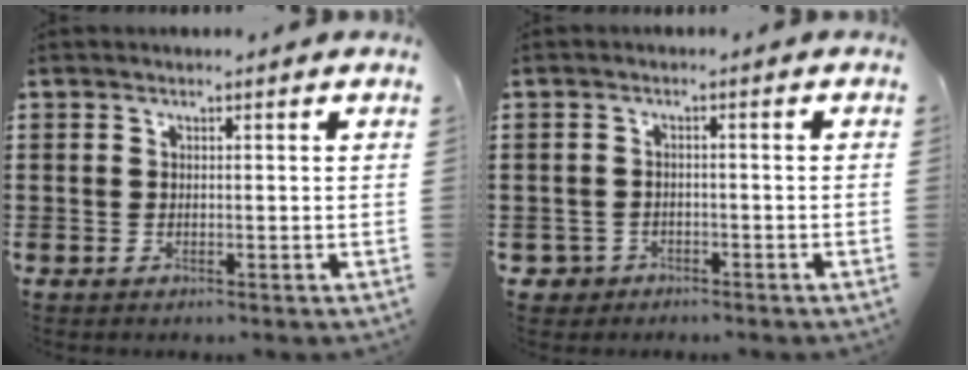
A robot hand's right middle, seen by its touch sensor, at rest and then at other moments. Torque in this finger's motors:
{"motor_torque": [-0.15, 0.03, 0.00, -0.02]}